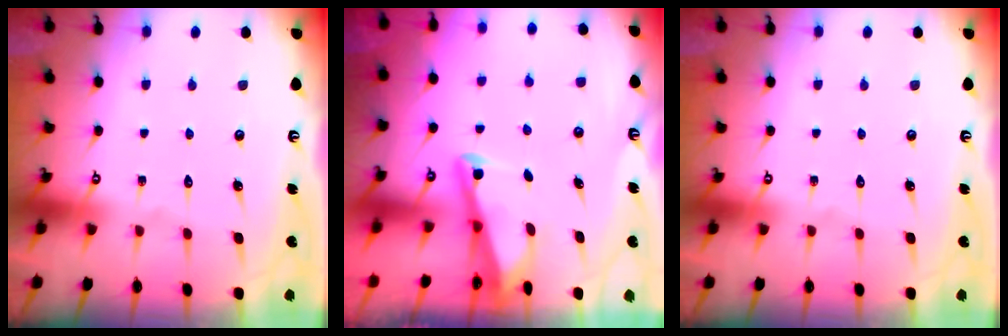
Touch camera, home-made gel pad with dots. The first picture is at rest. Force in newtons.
{"total": 2.7, "press": 2.7, "slide": 0.3}
{"total": 0.0}